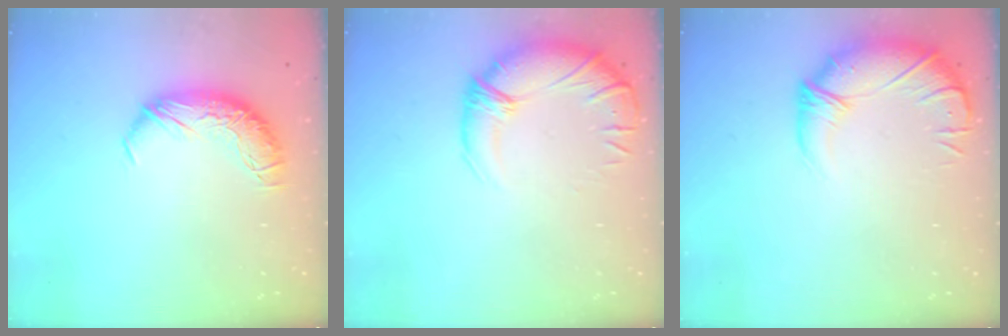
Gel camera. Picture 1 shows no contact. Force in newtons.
{"total": 2.8, "press": 0.1, "slide": 2.8}
{"total": 2.9, "press": 1.8, "slide": 2.3}